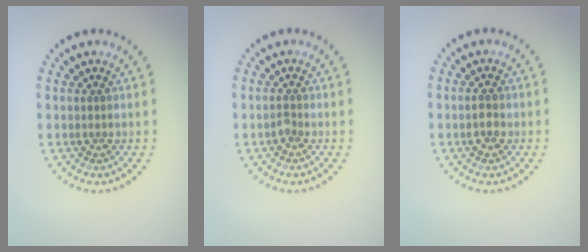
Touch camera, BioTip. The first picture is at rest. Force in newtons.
{"total": 0.7, "press": 0.5, "slide": 0.6}
{"total": 1.6, "press": 1.6, "slide": 0.2}